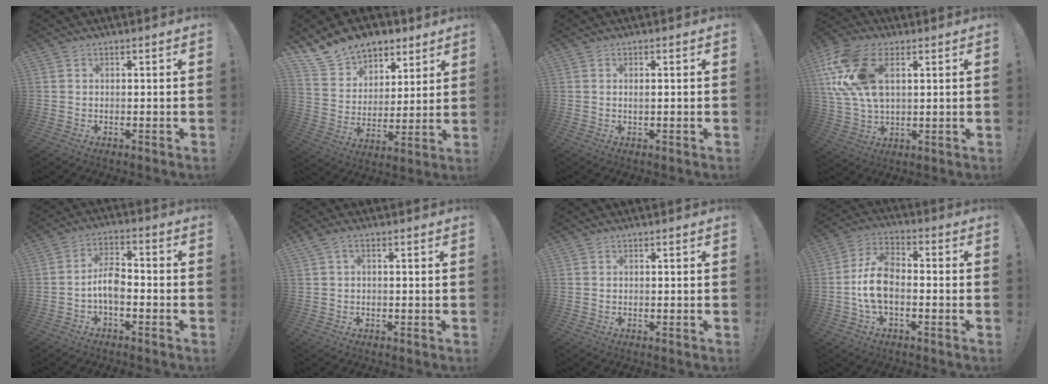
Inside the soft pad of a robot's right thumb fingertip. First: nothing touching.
{"total": 14.3, "force": [11.0, 8.5, 3.3], "torque": [-0.062, -0.080, 0.207]}
{"total": 0.9, "force": [0.0, -0.1, 0.9], "torque": [-0.016, -0.002, -0.002]}
{"total": 18.0, "force": [6.2, 10.6, 13.1], "torque": [-0.282, -0.009, 0.116]}
{"total": 7.6, "force": [-2.8, 3.8, 6.0], "torque": [-0.123, 0.010, -0.050]}
{"total": 2.1, "force": [0.1, 0.8, 1.9], "torque": [-0.040, 0.005, 0.004]}
{"total": 0.0}
{"total": 11.0, "force": [-2.4, 6.5, 8.5], "torque": [-0.183, 0.012, -0.045]}